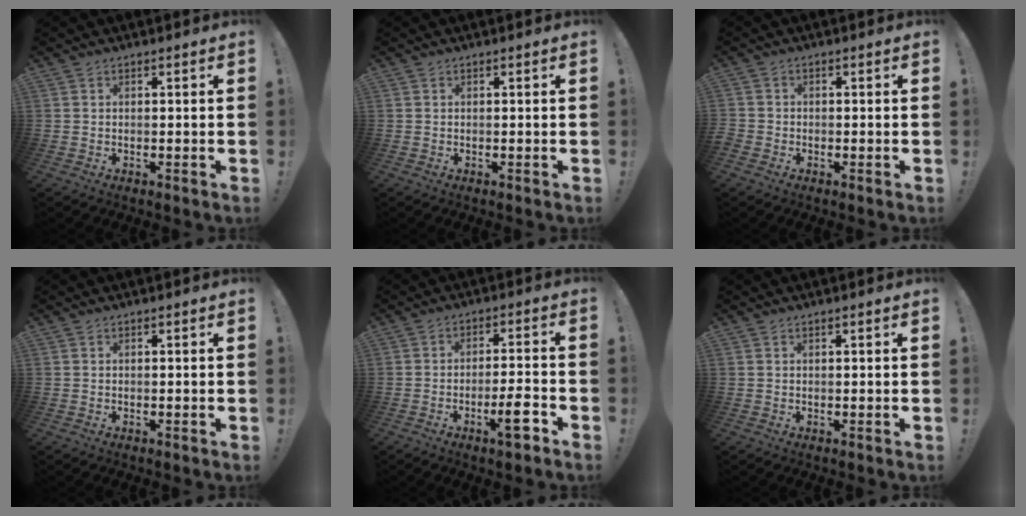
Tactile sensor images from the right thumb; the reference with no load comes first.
{"total": 0.0}
{"total": 1.7, "force": [-1.1, 1.1, 0.5], "torque": [-0.006, 0.007, -0.021]}
{"total": 0.0}
{"total": 8.2, "force": [-4.3, 1.2, 6.9], "torque": [-0.087, 0.013, -0.074]}
{"total": 0.5, "force": [0.3, -0.1, 0.4], "torque": [0.001, -0.003, 0.003]}